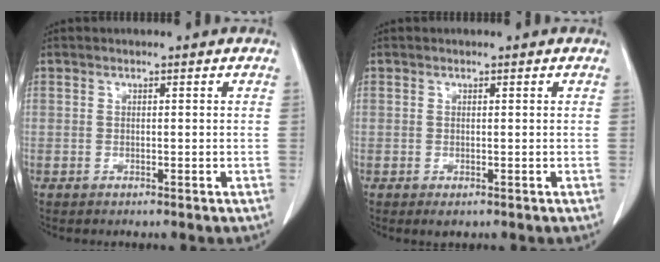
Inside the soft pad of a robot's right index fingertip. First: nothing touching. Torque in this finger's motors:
{"motor_torque": [-0.08, -0.03, -0.08, -0.04]}